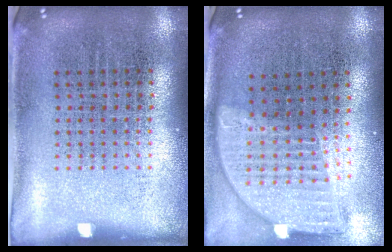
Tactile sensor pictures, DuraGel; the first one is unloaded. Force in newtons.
{"total": 1.9, "press": 1.5, "slide": 1.1}